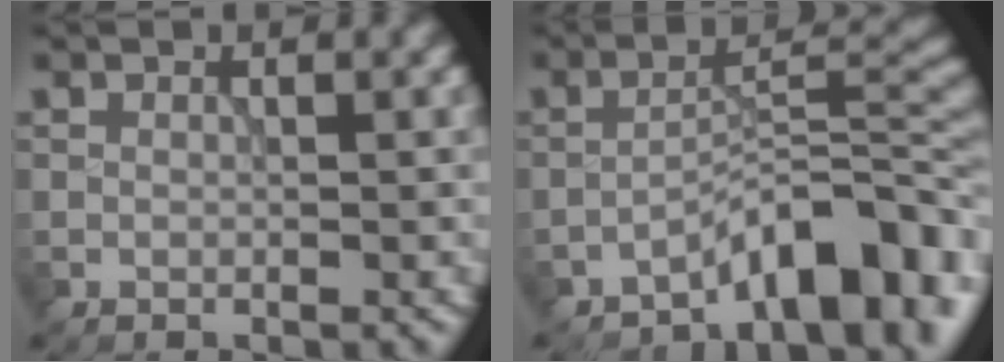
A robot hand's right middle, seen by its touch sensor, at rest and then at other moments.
{"total": 7.7, "force": [-5.3, 2.2, 5.1], "torque": [-0.060, 0.015, -0.091]}